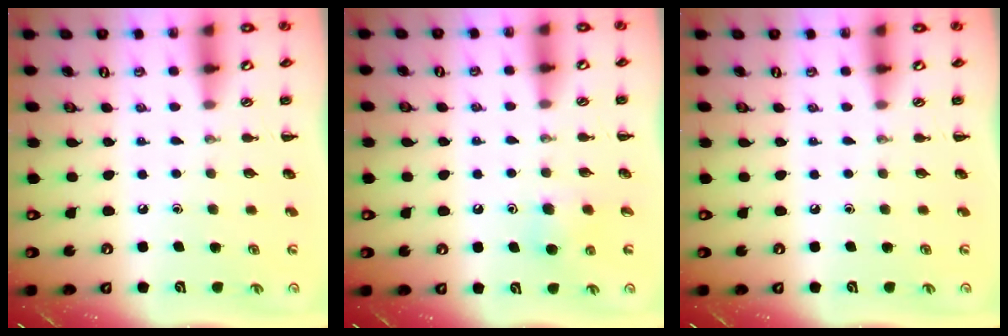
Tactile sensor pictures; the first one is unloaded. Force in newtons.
{"total": 5.5, "press": 5.2, "slide": 1.7}
{"total": 0.0}